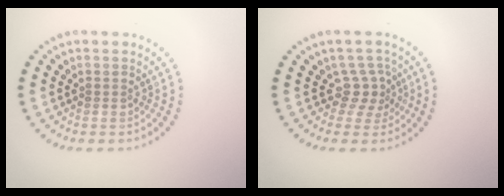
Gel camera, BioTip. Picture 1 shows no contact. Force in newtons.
{"total": 2.2, "press": 1.5, "slide": 1.7}